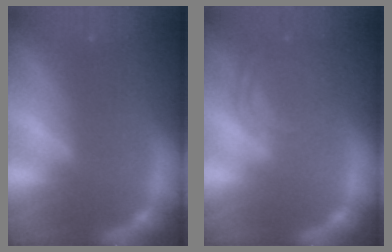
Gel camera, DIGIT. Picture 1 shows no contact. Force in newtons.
{"total": 7.0}